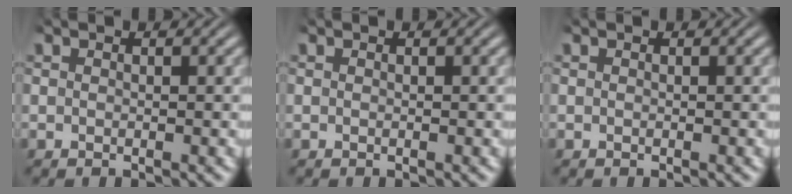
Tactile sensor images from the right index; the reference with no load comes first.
{"total": 0.0}
{"total": 0.0}